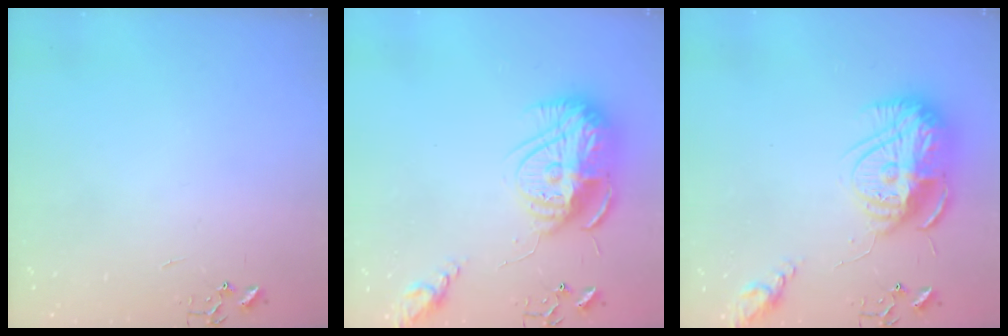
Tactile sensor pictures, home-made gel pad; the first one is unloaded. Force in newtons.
{"total": 18.7, "press": 18.6, "slide": 1.7}
{"total": 18.7, "press": 18.6, "slide": 1.7}